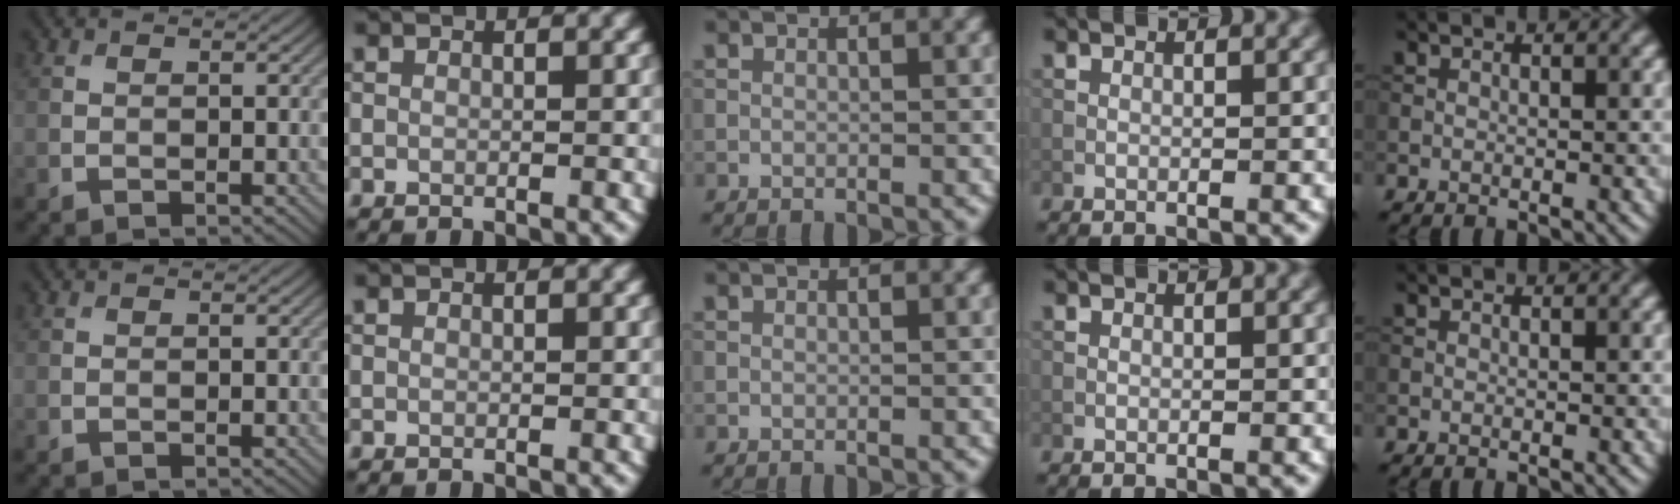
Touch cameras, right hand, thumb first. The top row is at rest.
{}